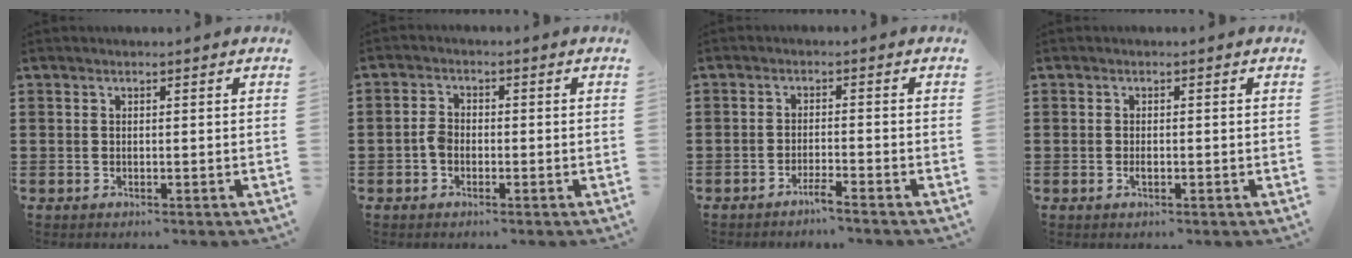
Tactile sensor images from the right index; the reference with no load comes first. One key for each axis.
{"total": 2.3, "fx": -0.8, "fy": 1.5, "fz": 1.5, "tx": -0.037, "ty": 0.002, "tz": -0.018}
{"total": 2.2, "fx": -2.0, "fy": -0.5, "fz": 0.9, "tx": -0.016, "ty": -0.001, "tz": -0.038}
{"total": 1.0, "fx": -0.3, "fy": 0.4, "fz": 0.9, "tx": -0.017, "ty": -0.003, "tz": -0.004}